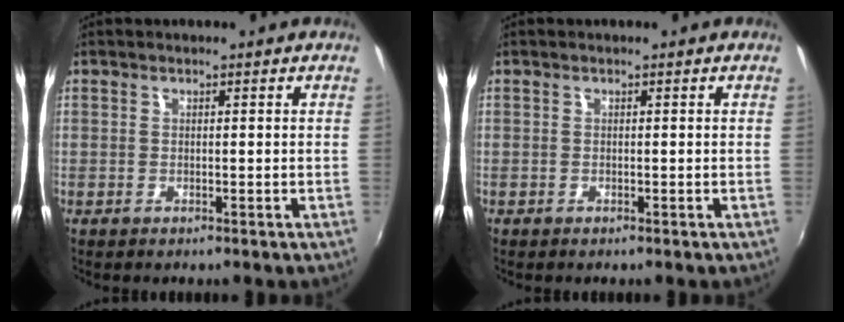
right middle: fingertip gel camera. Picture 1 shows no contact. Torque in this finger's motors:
{"motor_torque": [-0.37, 0.07, 0.00, -0.01]}